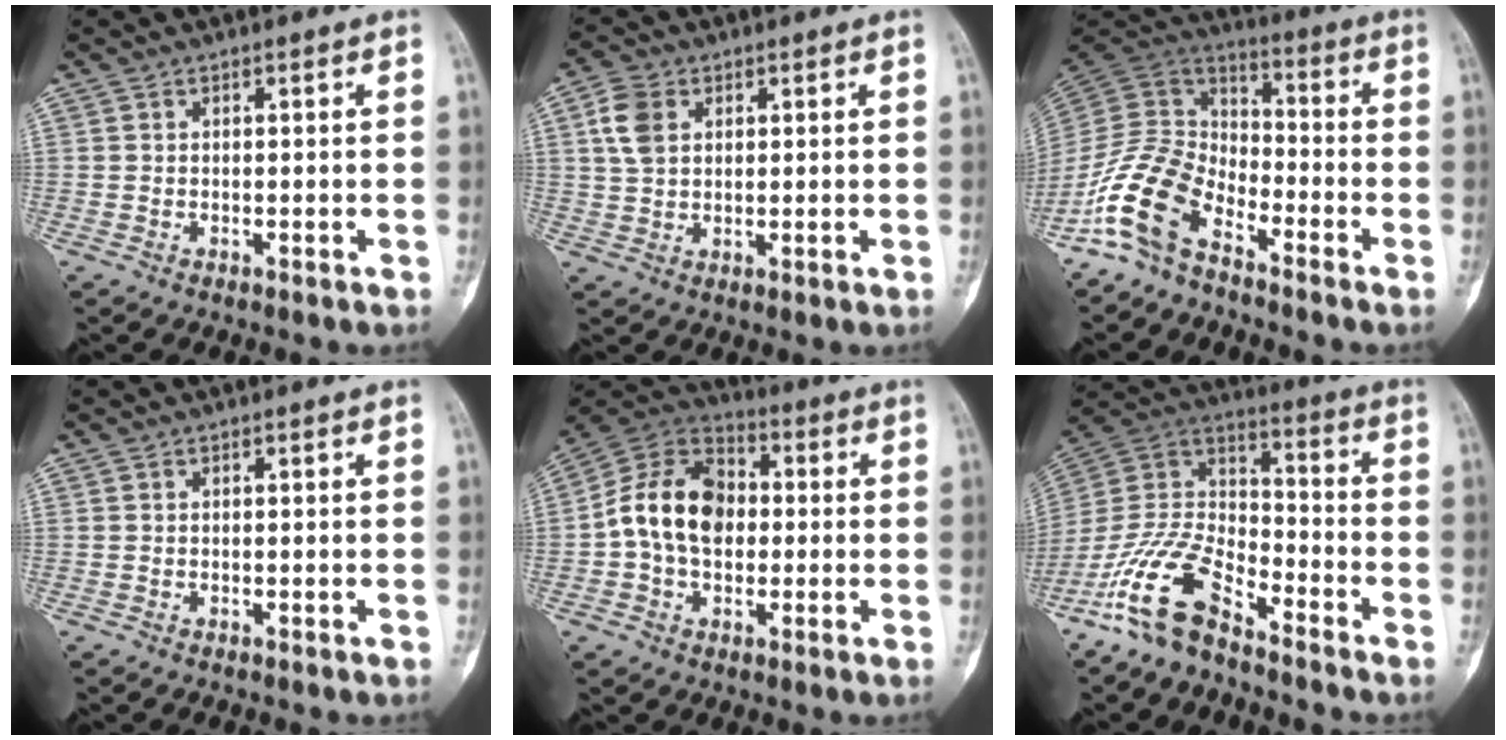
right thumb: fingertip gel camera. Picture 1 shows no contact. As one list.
[{"total": 6.2, "force": [2.0, 4.3, 3.9], "torque": [-0.071, 0.003, 0.038]}, {"total": 12.5, "force": [-8.3, 6.6, 6.7], "torque": [-0.127, 0.074, -0.180]}, {"total": 0.0}, {"total": 14.2, "force": [-0.1, 9.6, 10.4], "torque": [-0.176, 0.033, -0.013]}, {"total": 14.2, "force": [-10.2, 5.4, 8.2], "torque": [-0.156, 0.075, -0.208]}]